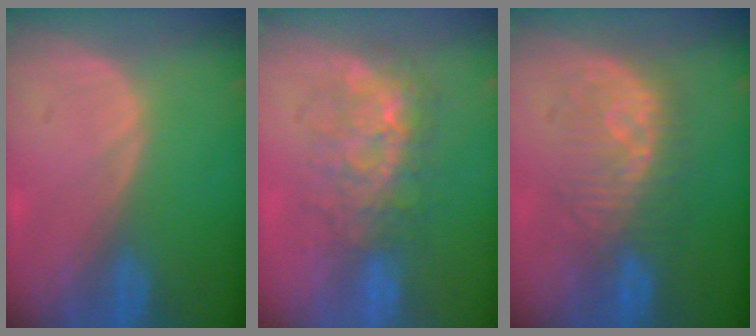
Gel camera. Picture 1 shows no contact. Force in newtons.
{"total": 7.6, "press": 7.2, "slide": 2.4}
{"total": 7.9, "press": 7.9, "slide": 0.5}